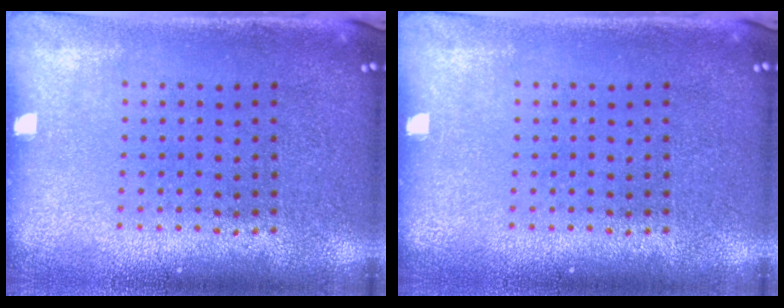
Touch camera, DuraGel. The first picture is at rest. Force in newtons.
{"total": 0.0}